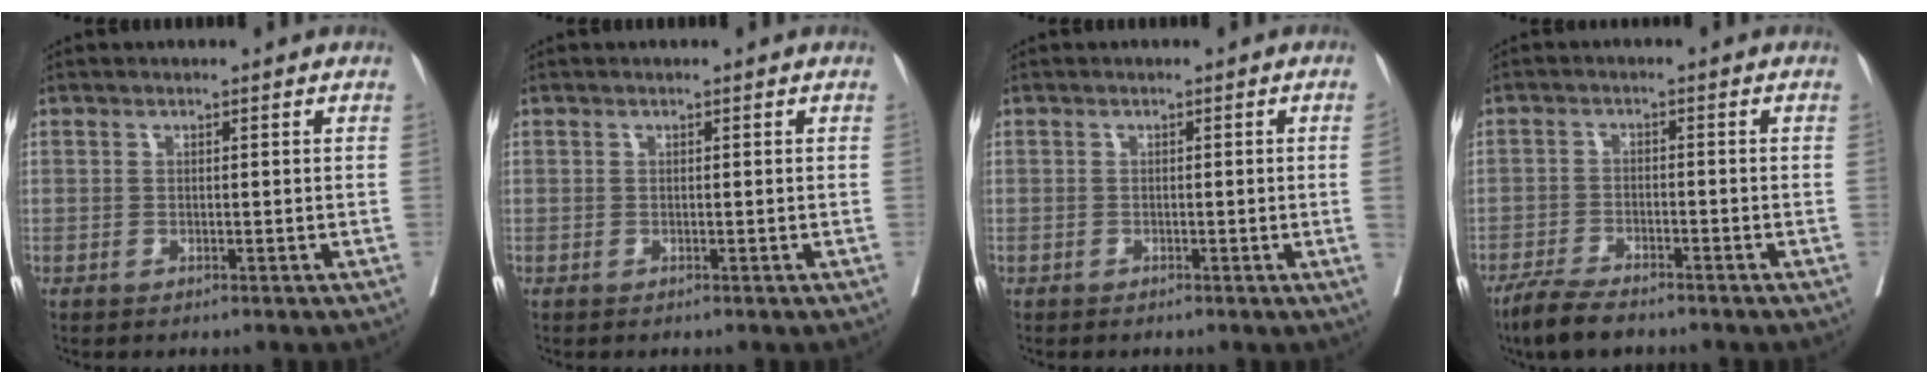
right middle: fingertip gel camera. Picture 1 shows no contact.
{"total": 0.0}
{"total": 1.6, "force": [-0.4, -0.6, 1.4], "torque": [-0.019, -0.001, -0.004]}
{"total": 6.3, "force": [-5.2, 1.1, 3.4], "torque": [-0.066, -0.016, -0.093]}